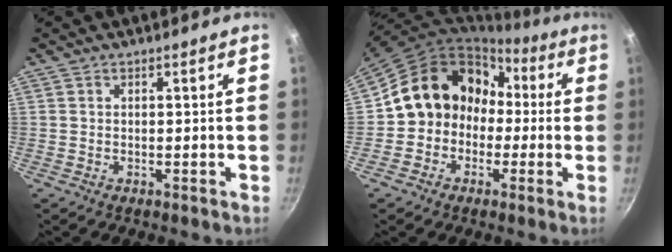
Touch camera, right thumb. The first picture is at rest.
{"total": 14.4, "force": [-0.4, 12.6, 6.9], "torque": [-0.064, 0.061, -0.018]}